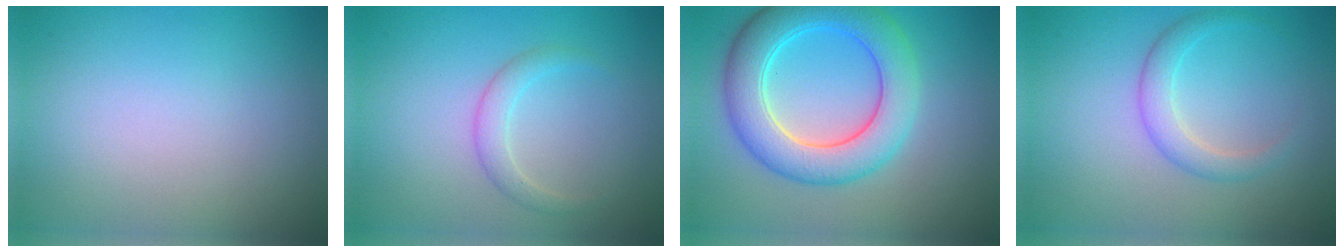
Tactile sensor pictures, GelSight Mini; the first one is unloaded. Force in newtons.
{"total": 1.7, "press": 1.7, "slide": 0.1}
{"total": 7.1, "press": 7.1, "slide": 0.5}
{"total": 2.2, "press": 2.2, "slide": 0.1}